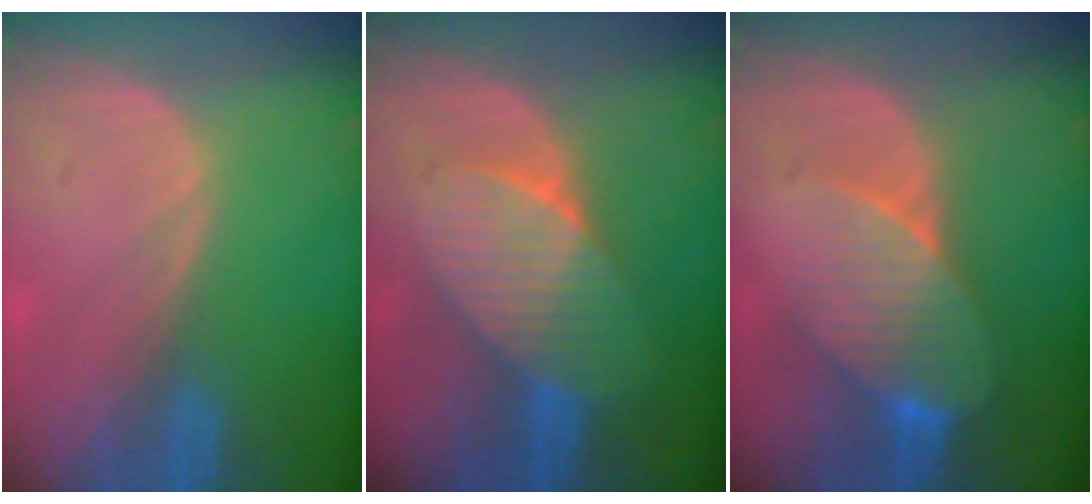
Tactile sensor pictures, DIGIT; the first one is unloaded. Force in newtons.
{"total": 7.2, "press": 7.0, "slide": 1.8}
{"total": 8.4, "press": 7.5, "slide": 3.8}